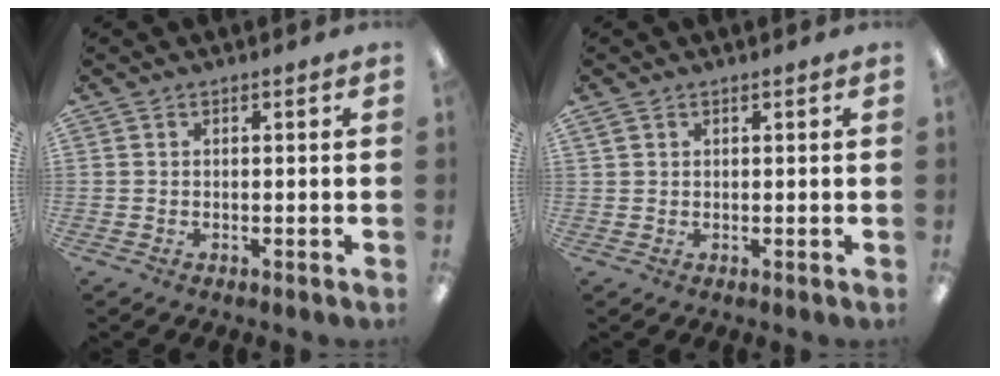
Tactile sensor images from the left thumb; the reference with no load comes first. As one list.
[{"total": 1.3, "force": [0.8, 0.9, 0.5], "torque": [-0.012, 0.000, 0.015]}]